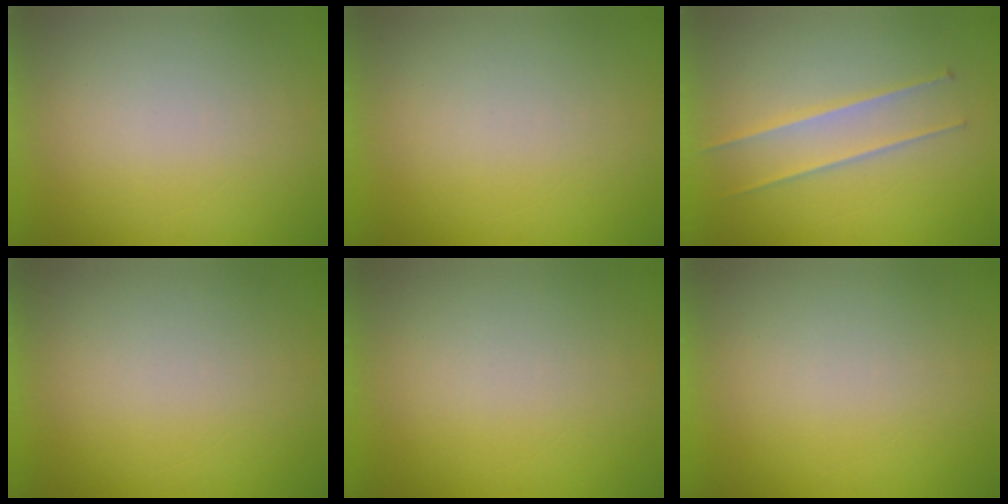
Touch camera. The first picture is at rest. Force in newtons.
{"total": 1.1}
{"total": 2.3}
{"total": 0.0}
{"total": 0.0}
{"total": 0.0}